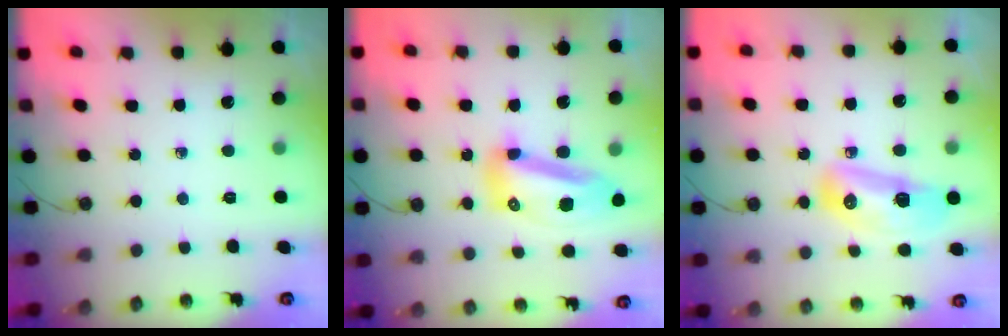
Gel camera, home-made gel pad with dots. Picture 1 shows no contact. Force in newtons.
{"total": 12.2, "press": 12.1, "slide": 1.4}
{"total": 14.2, "press": 12.9, "slide": 6.0}